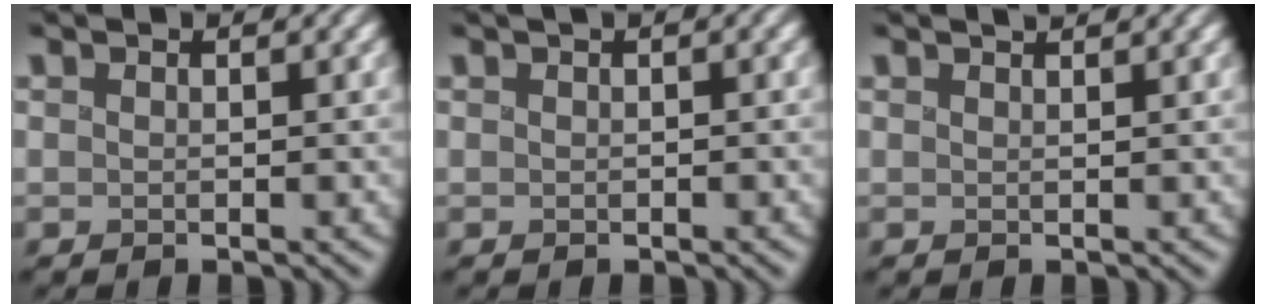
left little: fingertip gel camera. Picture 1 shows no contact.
{"total": 0.8, "force": [0.4, 0.3, 0.7], "torque": [-0.009, 0.001, 0.008]}
{"total": 0.9, "force": [0.8, 0.2, 0.4], "torque": [0.001, 0.003, 0.007]}